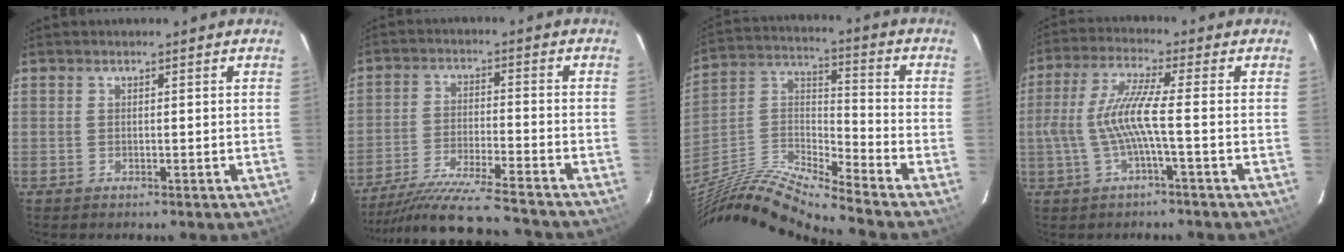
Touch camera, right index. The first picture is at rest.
{"total": 17.6, "force": [-16.0, 0.3, 7.3], "torque": [-0.146, -0.030, -0.257]}
{"total": 18.0, "force": [-15.6, -0.6, 9.0], "torque": [-0.189, -0.016, -0.308]}
{"total": 8.0, "force": [-1.7, -0.1, 7.9], "torque": [-0.167, 0.001, -0.026]}